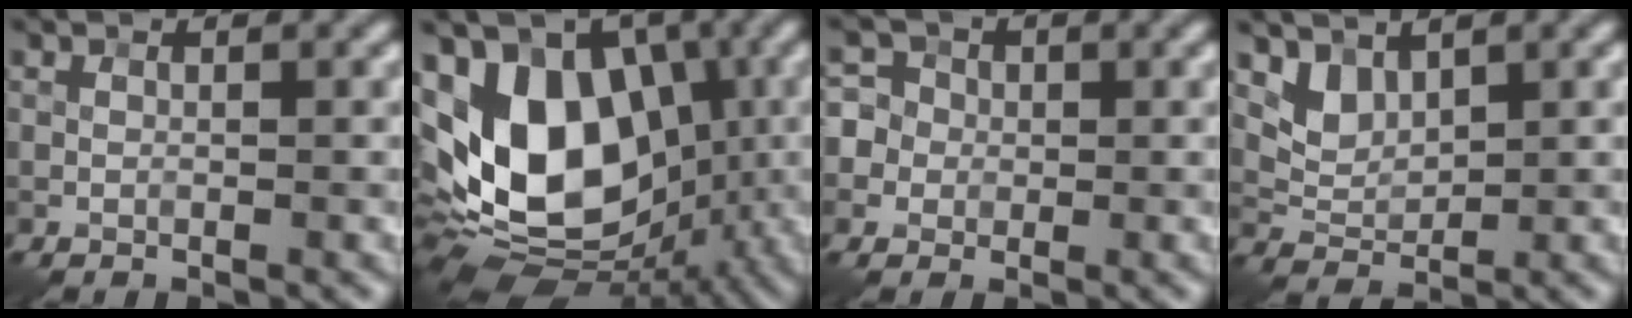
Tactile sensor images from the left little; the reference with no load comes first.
{"total": 14.6, "force": [-0.4, 9.6, 11.0], "torque": [-0.190, 0.004, -0.020]}
{"total": 4.9, "force": [0.3, 4.7, 1.4], "torque": [-0.016, 0.033, -0.011]}
{"total": 2.2, "force": [1.8, 1.0, 0.9], "torque": [-0.028, -0.015, 0.043]}